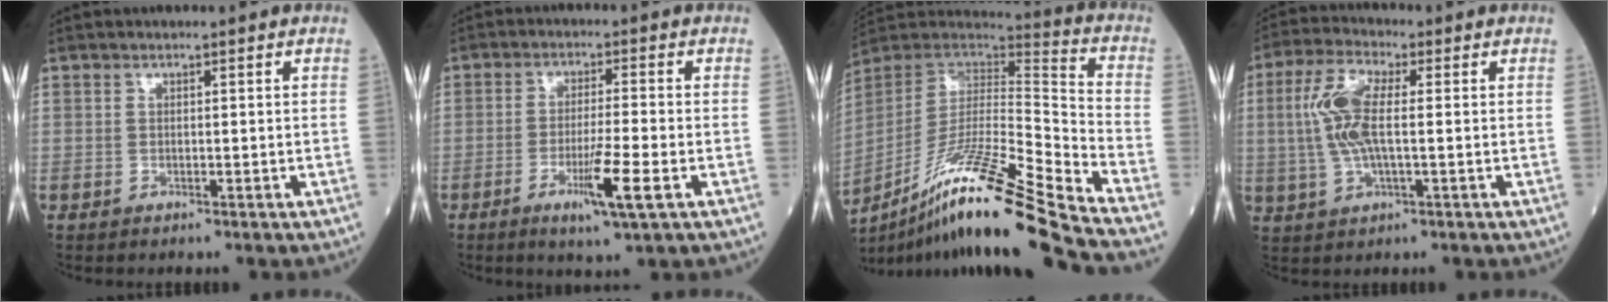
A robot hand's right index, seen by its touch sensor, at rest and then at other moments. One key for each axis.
{"total": 7.1, "fx": -2.8, "fy": -0.3, "fz": 6.5, "tx": -0.118, "ty": -0.016, "tz": -0.047}
{"total": 25.2, "fx": -18.5, "fy": -0.9, "fz": 17.0, "tx": -0.299, "ty": -0.029, "tz": -0.335}
{"total": 8.1, "fx": 0.7, "fy": 2.2, "fz": 7.8, "tx": -0.178, "ty": 0.010, "tz": 0.014}